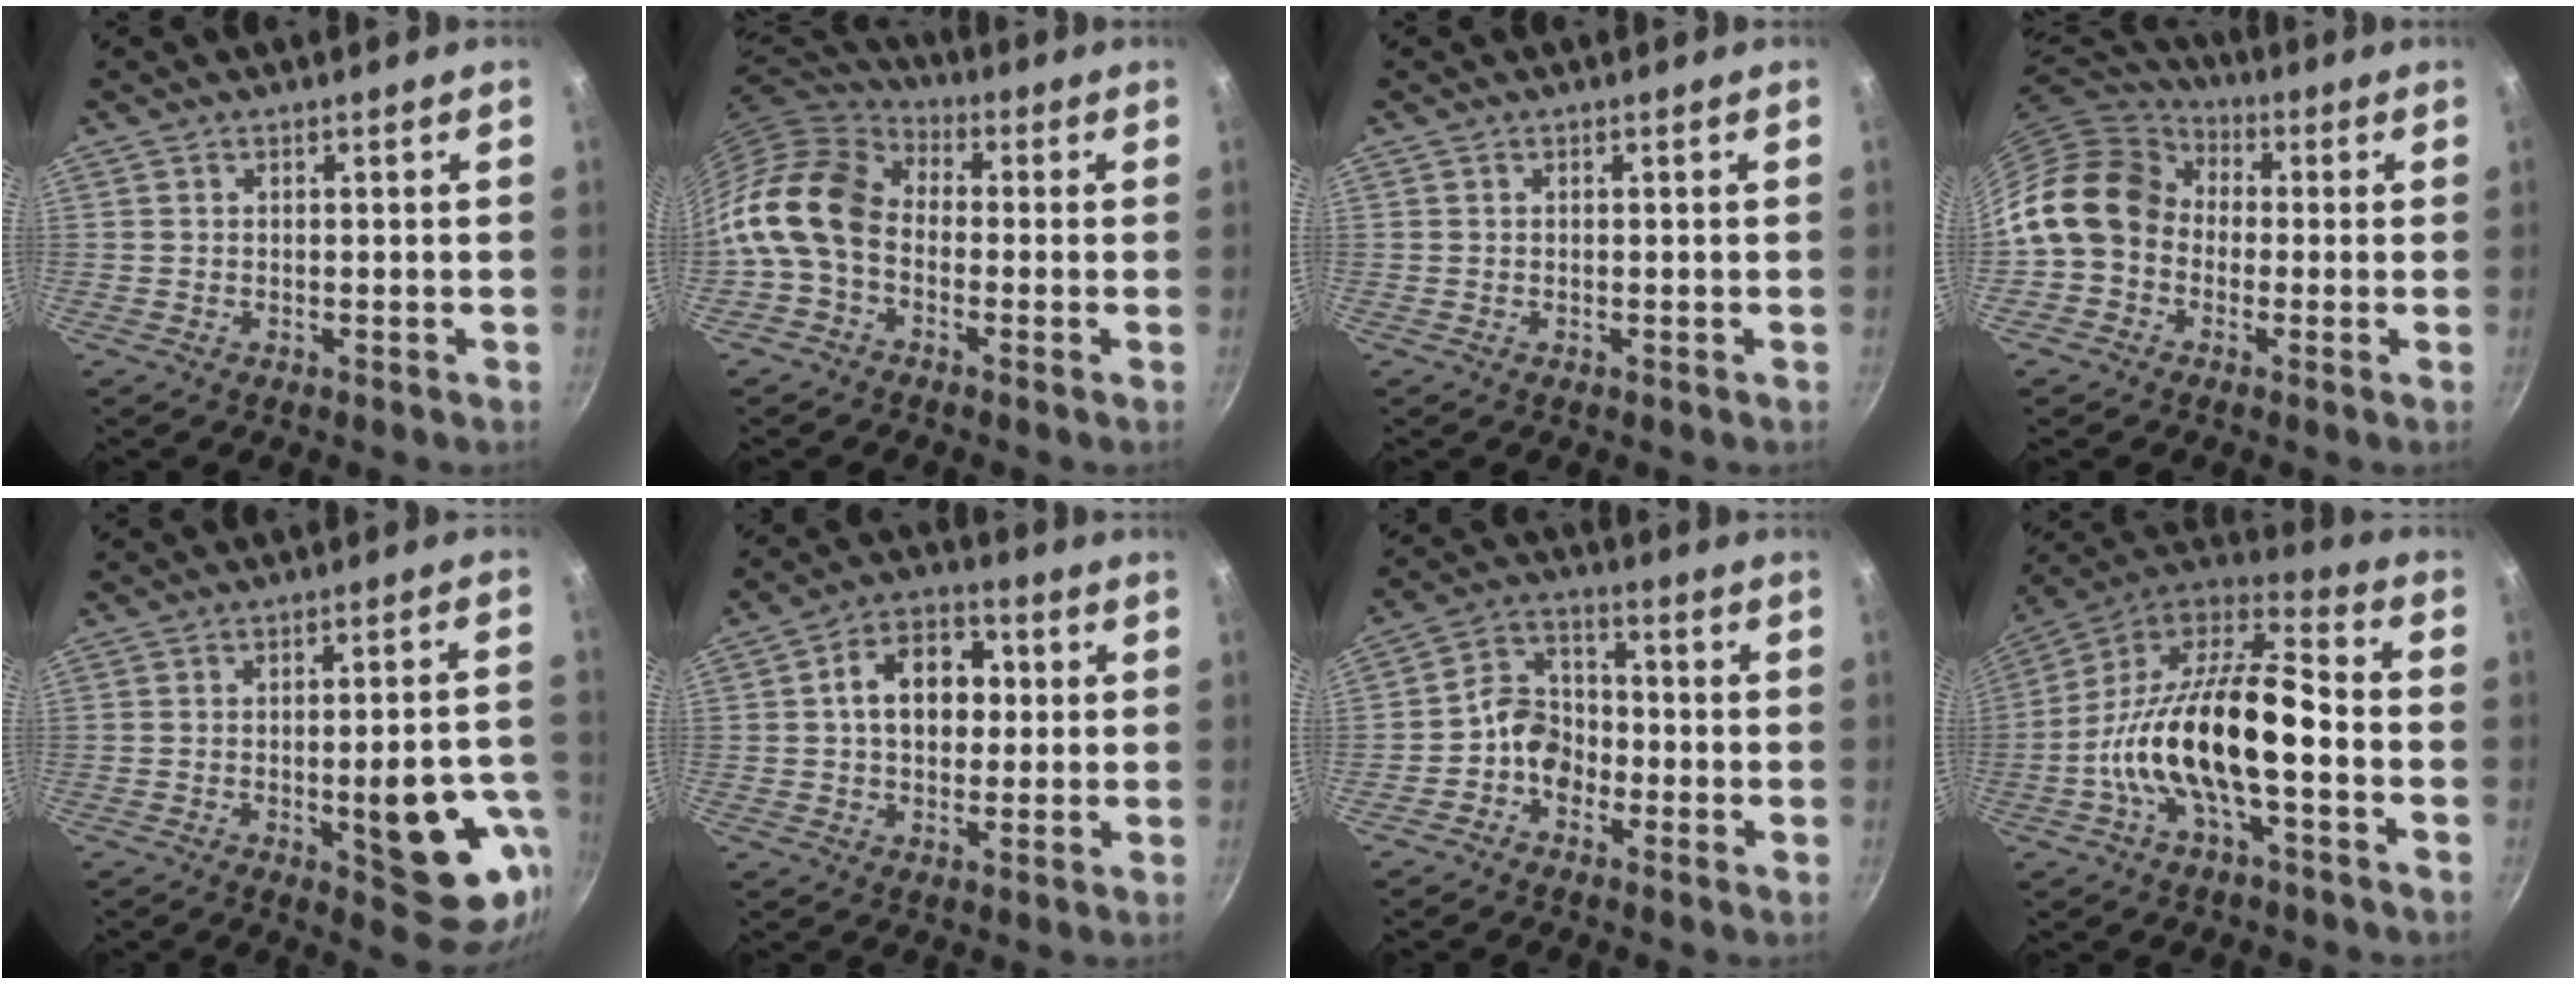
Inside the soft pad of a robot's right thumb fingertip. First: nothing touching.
{"total": 14.6, "force": [-2.4, 10.3, 10.1], "torque": [-0.182, 0.042, -0.072]}
{"total": 0.0}
{"total": 15.1, "force": [-0.6, 12.4, 8.6], "torque": [-0.131, 0.044, -0.029]}
{"total": 15.8, "force": [-4.4, 5.7, 14.1], "torque": [-0.135, 0.018, -0.050]}
{"total": 11.6, "force": [1.3, 8.3, 7.9], "torque": [-0.086, 0.021, 0.007]}
{"total": 7.2, "force": [-2.7, 5.6, 3.7], "torque": [-0.035, 0.035, -0.065]}
{"total": 21.2, "force": [-4.8, 8.6, 18.7], "torque": [-0.337, 0.045, -0.106]}